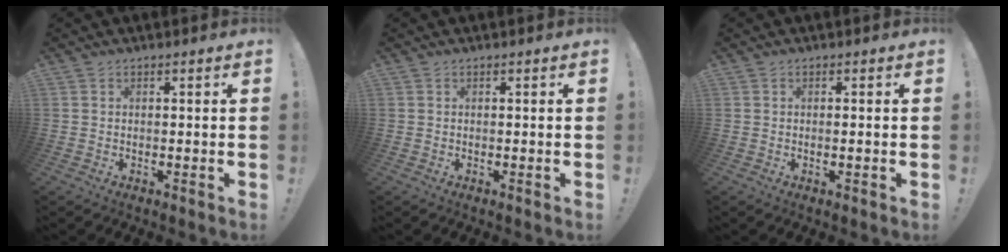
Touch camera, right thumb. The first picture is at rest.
{"total": 0.0}
{"total": 0.8, "force": [-0.3, -0.2, 0.7], "torque": [-0.013, 0.001, -0.006]}